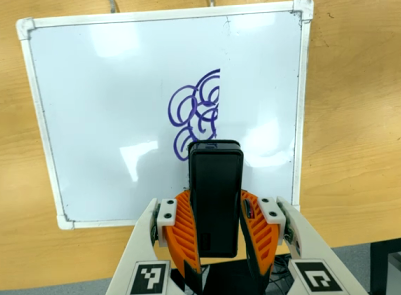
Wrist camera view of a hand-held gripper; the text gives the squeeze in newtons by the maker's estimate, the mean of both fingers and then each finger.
{"total": 9.8, "left": 7.4, "right": 12.3}